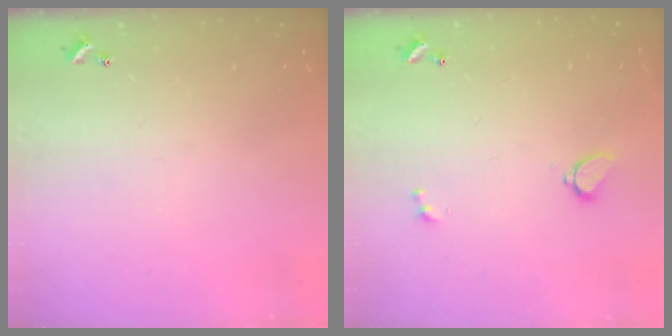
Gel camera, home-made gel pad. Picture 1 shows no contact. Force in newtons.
{"total": 3.1, "press": 2.5, "slide": 1.7}